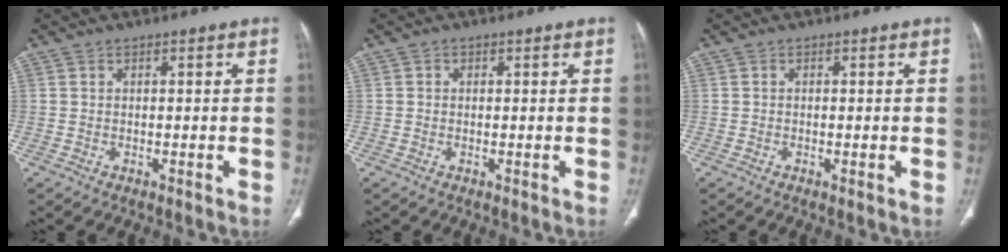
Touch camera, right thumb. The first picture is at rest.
{"total": 0.6, "force": [0.1, 0.6, 0.2], "torque": [0.002, 0.002, -0.001]}
{"total": 0.6, "force": [-0.1, 0.2, 0.6], "torque": [-0.017, -0.003, -0.003]}